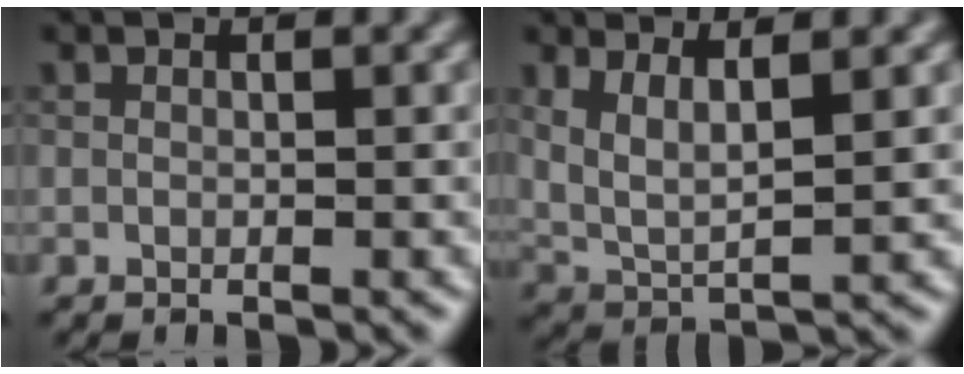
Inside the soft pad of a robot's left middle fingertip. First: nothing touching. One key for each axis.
{"total": 3.9, "fx": 1.9, "fy": 1.3, "fz": 3.1, "tx": -0.072, "ty": -0.011, "tz": 0.041}